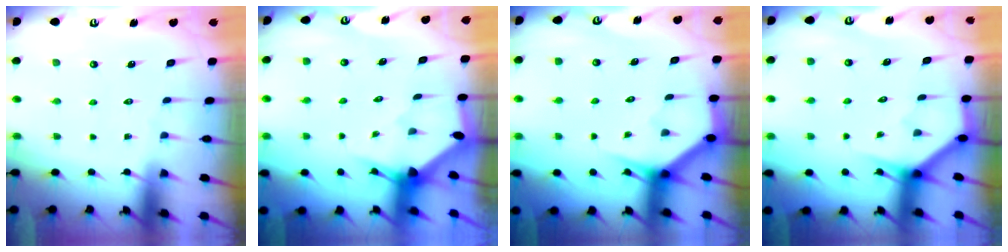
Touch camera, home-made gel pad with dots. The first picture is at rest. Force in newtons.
{"total": 2.5, "press": 2.5, "slide": 0.2}
{"total": 3.6, "press": 3.5, "slide": 0.3}
{"total": 3.8, "press": 3.7, "slide": 0.3}